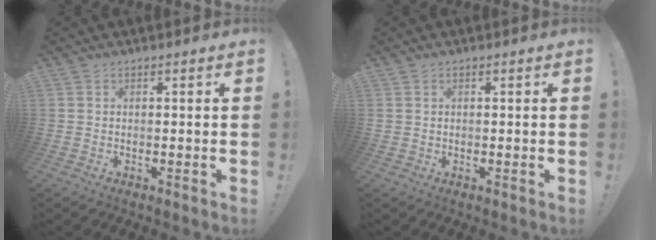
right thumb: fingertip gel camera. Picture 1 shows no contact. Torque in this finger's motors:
{"motor_torque": [0.11, 0.01, -0.20, 0.10, -0.10]}